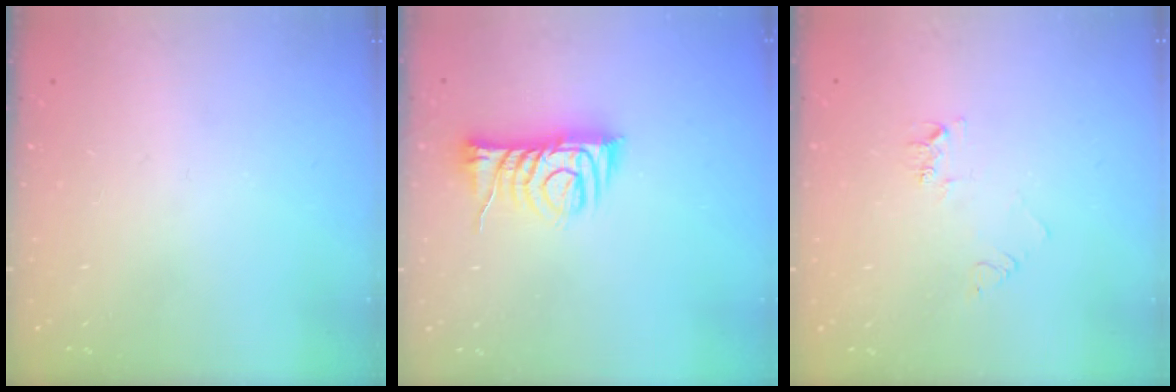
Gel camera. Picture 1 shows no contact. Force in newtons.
{"total": 9.6, "press": 9.6, "slide": 0.5}
{"total": 5.1, "press": 5.0, "slide": 0.5}